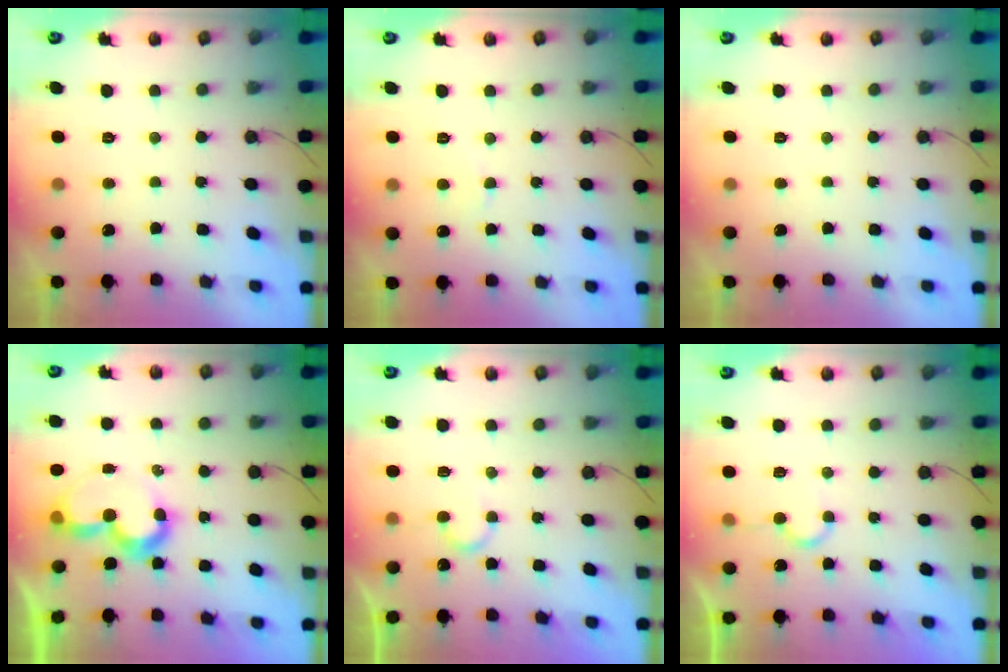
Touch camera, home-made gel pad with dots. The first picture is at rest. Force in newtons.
{"total": 2.5, "press": 2.4, "slide": 0.3}
{"total": 0.0}
{"total": 8.2, "press": 8.2, "slide": 0.6}
{"total": 5.9, "press": 5.9, "slide": 0.4}
{"total": 4.7, "press": 4.7, "slide": 0.3}